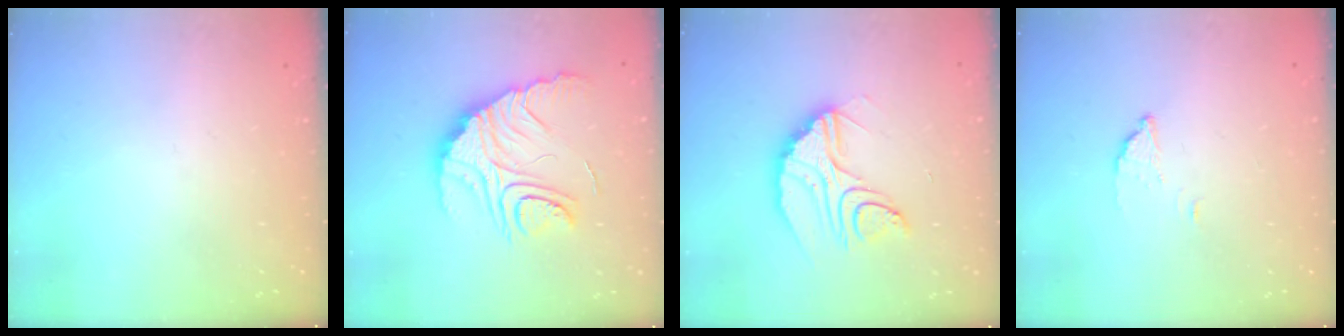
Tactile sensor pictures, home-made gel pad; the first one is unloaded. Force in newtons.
{"total": 15.5, "press": 15.4, "slide": 1.4}
{"total": 12.2, "press": 12.1, "slide": 0.9}
{"total": 2.3, "press": 2.3, "slide": 0.1}